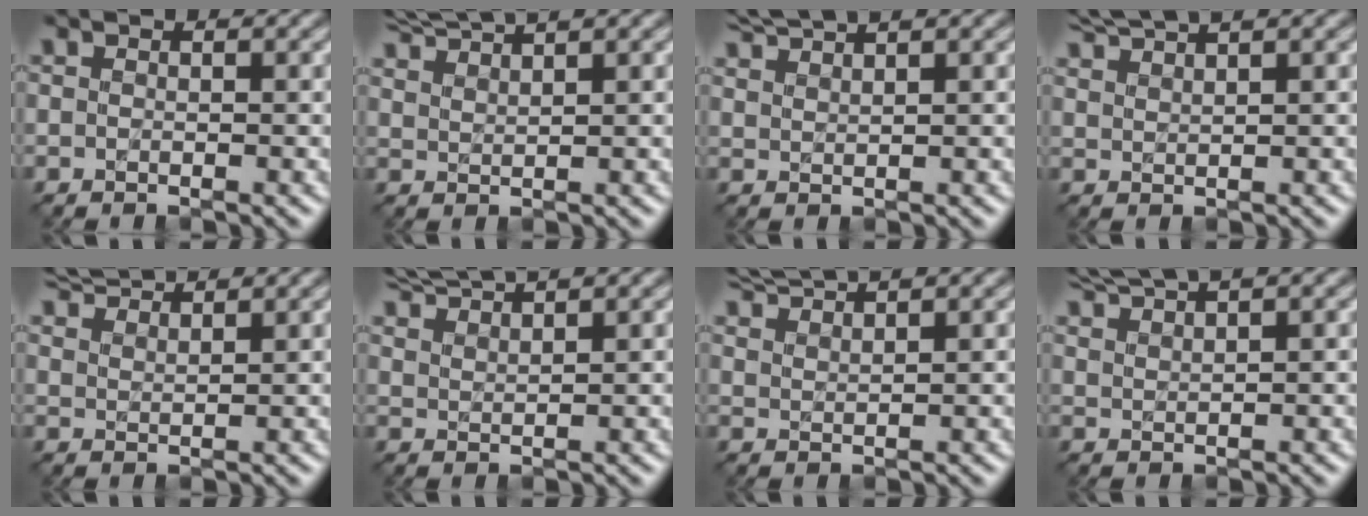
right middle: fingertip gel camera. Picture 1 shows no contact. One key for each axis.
{"total": 4.5, "fx": 4.4, "fy": 0.0, "fz": 1.2, "tx": -0.021, "ty": 0.013, "tz": 0.069}
{"total": 3.6, "fx": 3.5, "fy": -0.1, "fz": 0.9, "tx": -0.011, "ty": 0.010, "tz": 0.060}
{"total": 4.0, "fx": 3.8, "fy": 0.0, "fz": 1.2, "tx": -0.019, "ty": 0.012, "tz": 0.062}
{"total": 4.6, "fx": 4.6, "fy": 0.1, "fz": 0.6, "tx": -0.010, "ty": 0.011, "tz": 0.074}
{"total": 4.7, "fx": 4.6, "fy": 0.1, "fz": 1.1, "tx": -0.019, "ty": 0.014, "tz": 0.071}
{"total": 4.3, "fx": 4.2, "fy": 0.0, "fz": 0.9, "tx": -0.012, "ty": 0.011, "tz": 0.068}
{"total": 4.6, "fx": 4.3, "fy": 0.1, "fz": 1.6, "tx": -0.029, "ty": 0.016, "tz": 0.064}